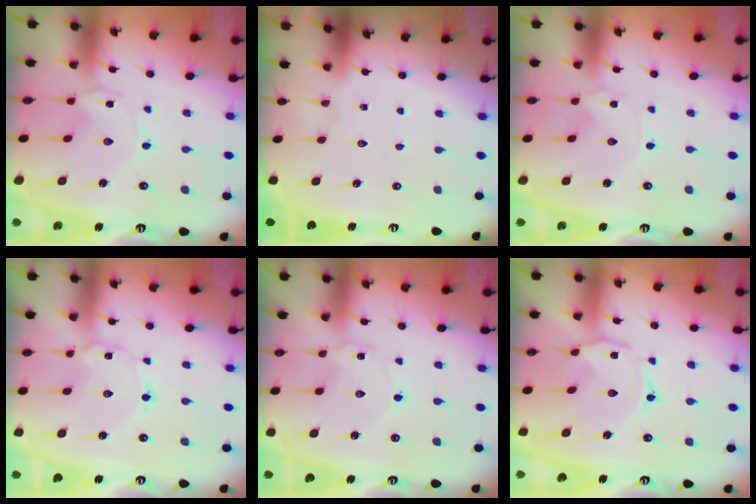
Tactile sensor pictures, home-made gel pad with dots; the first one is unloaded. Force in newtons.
{"total": 0.0}
{"total": 0.0}
{"total": 2.4, "press": 2.4, "slide": 0.1}
{"total": 1.2, "press": 1.2, "slide": 0.1}
{"total": 4.3, "press": 4.3, "slide": 0.4}